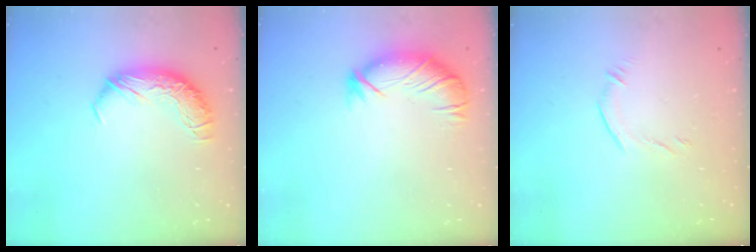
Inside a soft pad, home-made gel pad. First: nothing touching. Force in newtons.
{"total": 2.8, "press": 2.4, "slide": 1.4}
{"total": 6.4, "press": 6.4, "slide": 0.8}